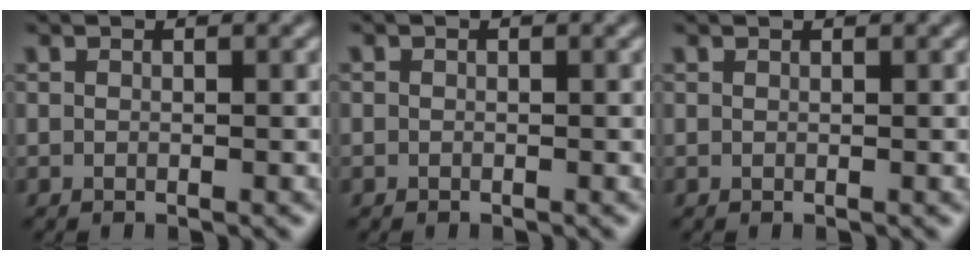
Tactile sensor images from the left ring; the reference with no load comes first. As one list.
[{"total": 0.6, "force": [-0.2, 0.5, -0.1], "torque": [0.006, -0.005, -0.006]}, {"total": 0.6, "force": [0.6, 0.0, 0.1], "torque": [-0.003, -0.003, 0.005]}]